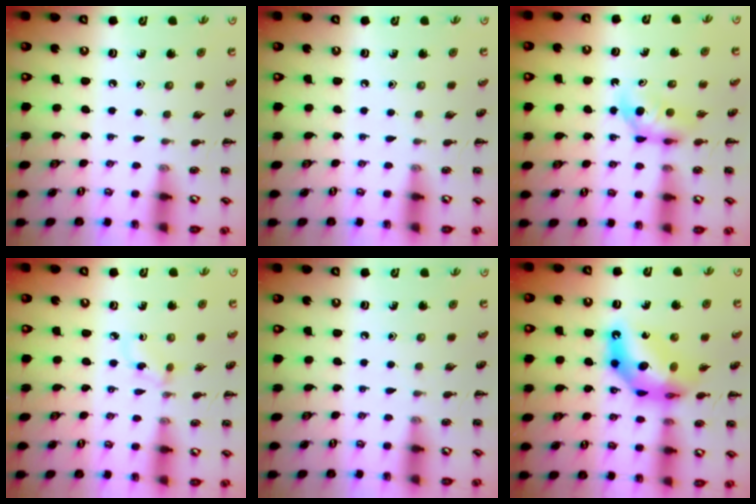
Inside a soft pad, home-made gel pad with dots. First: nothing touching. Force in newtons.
{"total": 0.0}
{"total": 4.1, "press": 4.0, "slide": 0.9}
{"total": 2.9, "press": 2.6, "slide": 1.2}
{"total": 0.0}
{"total": 13.0, "press": 12.5, "slide": 3.8}